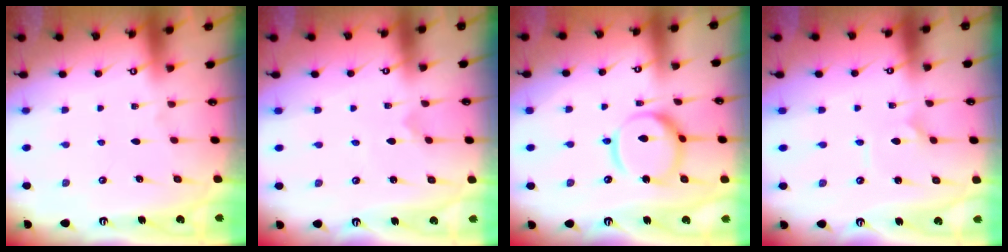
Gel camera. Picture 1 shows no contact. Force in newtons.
{"total": 0.0}
{"total": 13.3, "press": 13.3, "slide": 1.3}
{"total": 1.9, "press": 1.9, "slide": 0.0}